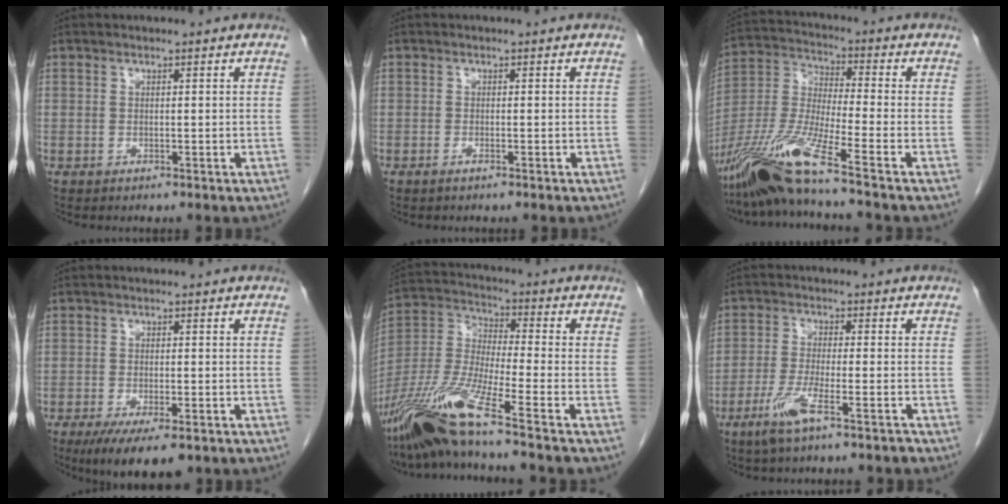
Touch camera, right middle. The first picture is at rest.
{"total": 0.8, "force": [-0.6, 0.0, 0.5], "torque": [-0.012, 0.000, -0.011]}
{"total": 13.6, "force": [-9.7, -1.1, 9.4], "torque": [-0.208, -0.025, -0.188]}
{"total": 8.5, "force": [-5.7, 2.1, 5.9], "torque": [-0.091, -0.019, -0.086]}
{"total": 14.8, "force": [-10.6, -1.0, 10.3], "torque": [-0.223, -0.025, -0.205]}
{"total": 5.1, "force": [-3.3, 0.4, 3.9], "torque": [-0.083, -0.007, -0.068]}